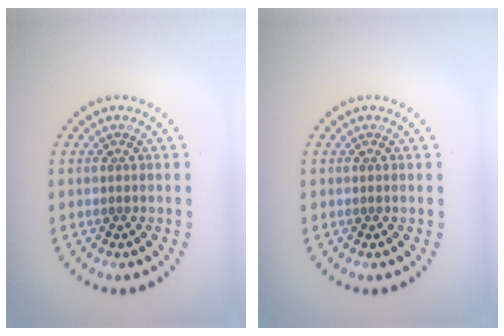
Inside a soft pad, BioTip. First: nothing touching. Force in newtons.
{"total": 0.0}